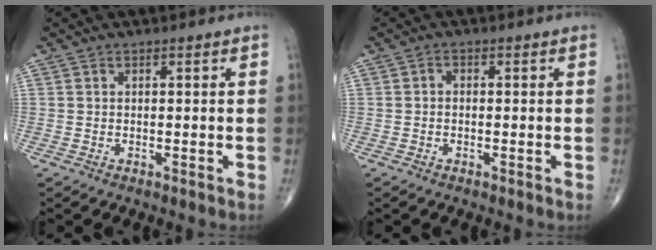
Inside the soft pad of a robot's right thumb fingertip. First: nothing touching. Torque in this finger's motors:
{"motor_torque": [-0.17, -0.02, 0.01, 0.04, 0.00]}